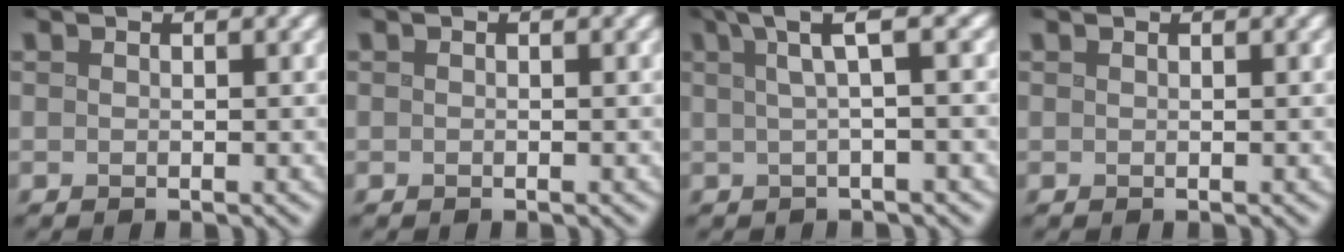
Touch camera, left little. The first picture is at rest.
{"total": 0.0}
{"total": 4.5, "force": [1.6, 0.8, 4.1], "torque": [-0.063, 0.015, 0.025]}
{"total": 0.0}